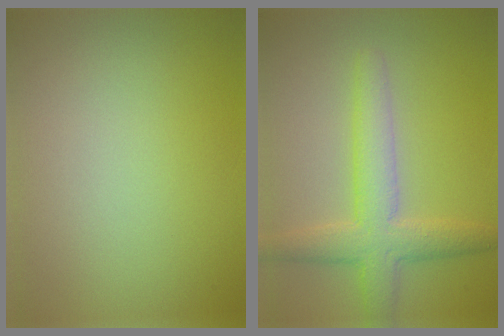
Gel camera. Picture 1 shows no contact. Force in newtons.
{"total": 4.9, "press": 4.9, "slide": 0.1}